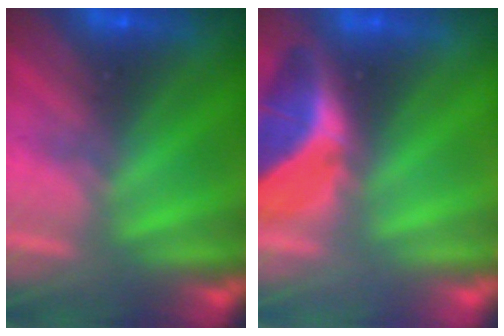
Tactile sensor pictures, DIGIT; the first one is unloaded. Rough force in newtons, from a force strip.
{"total": 2.1}